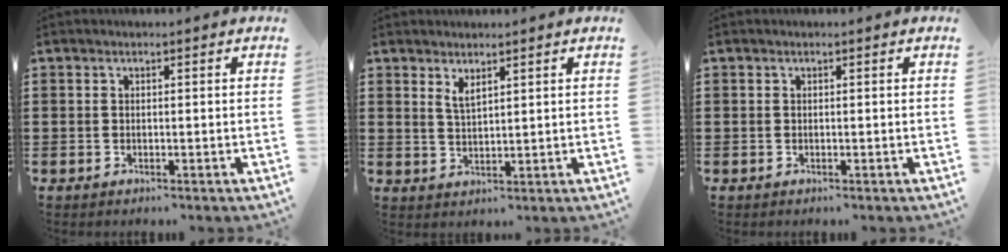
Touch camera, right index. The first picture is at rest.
{"total": 2.4, "force": [1.7, 0.7, 1.5], "torque": [-0.032, 0.003, 0.031]}
{"total": 0.0}